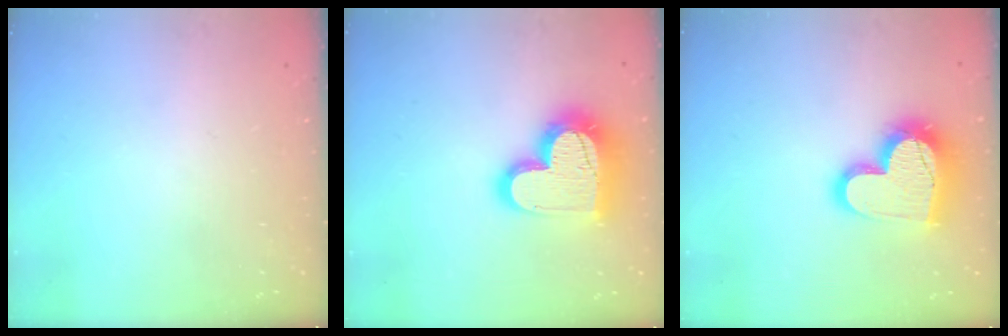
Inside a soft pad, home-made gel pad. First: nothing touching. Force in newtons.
{"total": 21.0, "press": 21.0, "slide": 1.7}
{"total": 18.5, "press": 18.4, "slide": 1.6}